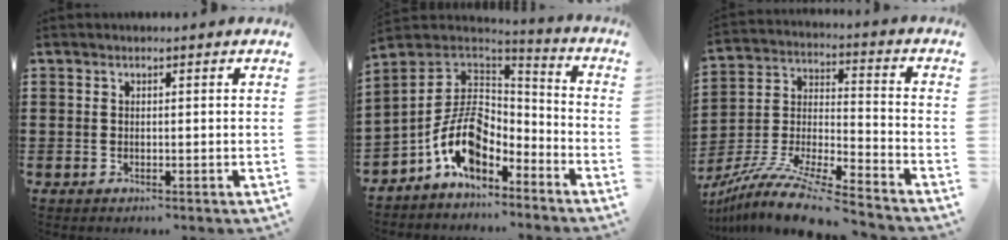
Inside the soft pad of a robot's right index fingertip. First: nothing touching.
{"total": 11.3, "force": [-4.9, 6.6, 7.7], "torque": [-0.182, 0.006, -0.100]}
{"total": 10.7, "force": [-9.8, 0.4, 4.3], "torque": [-0.086, 0.006, -0.200]}